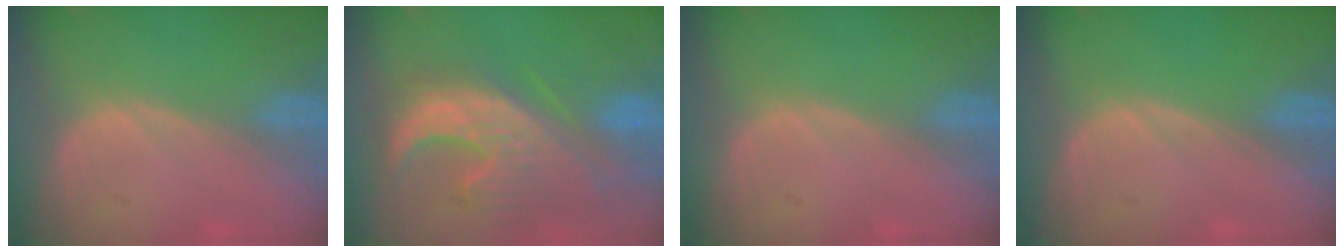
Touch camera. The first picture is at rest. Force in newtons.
{"total": 12.4, "press": 11.2, "slide": 5.4}
{"total": 0.0}
{"total": 0.0}